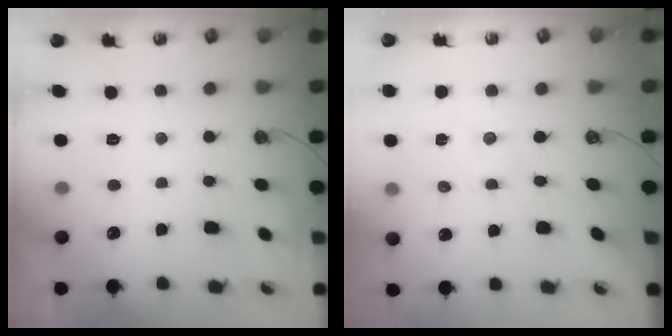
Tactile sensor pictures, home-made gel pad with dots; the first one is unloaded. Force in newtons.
{"total": 1.4, "press": 1.4, "slide": 0.2}